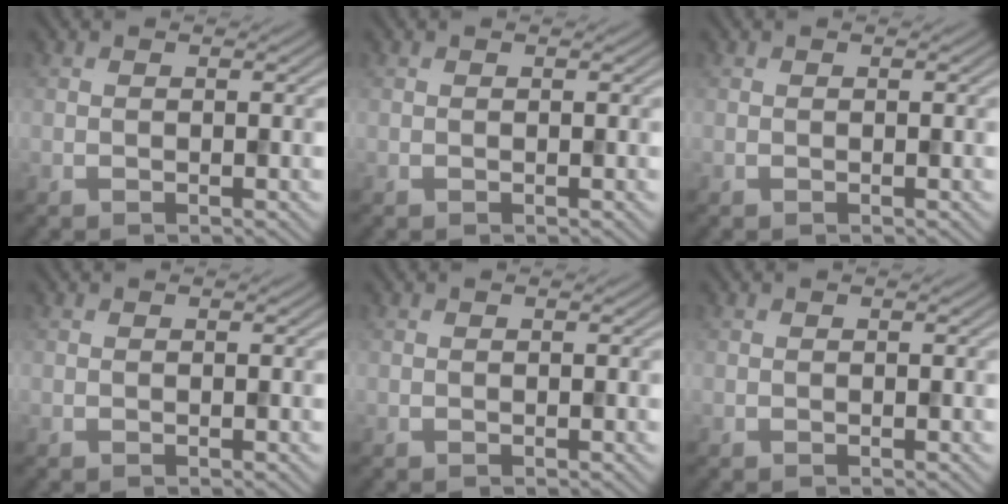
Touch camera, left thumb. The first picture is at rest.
{"total": 0.0}
{"total": 0.0}
{"total": 0.0}
{"total": 0.0}
{"total": 0.0}